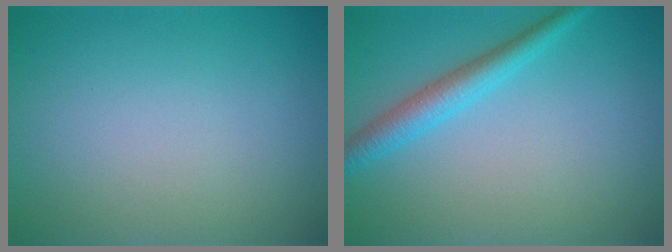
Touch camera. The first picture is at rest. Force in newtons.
{"total": 3.1, "press": 3.1, "slide": 0.1}